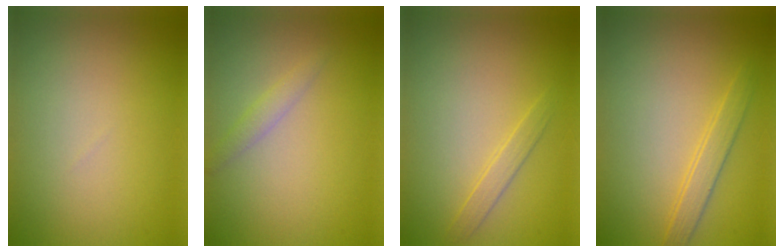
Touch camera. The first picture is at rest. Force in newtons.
{"total": 1.3, "press": 1.3, "slide": 0.0}
{"total": 1.3, "press": 1.3, "slide": 0.0}
{"total": 1.9, "press": 1.9, "slide": 0.1}